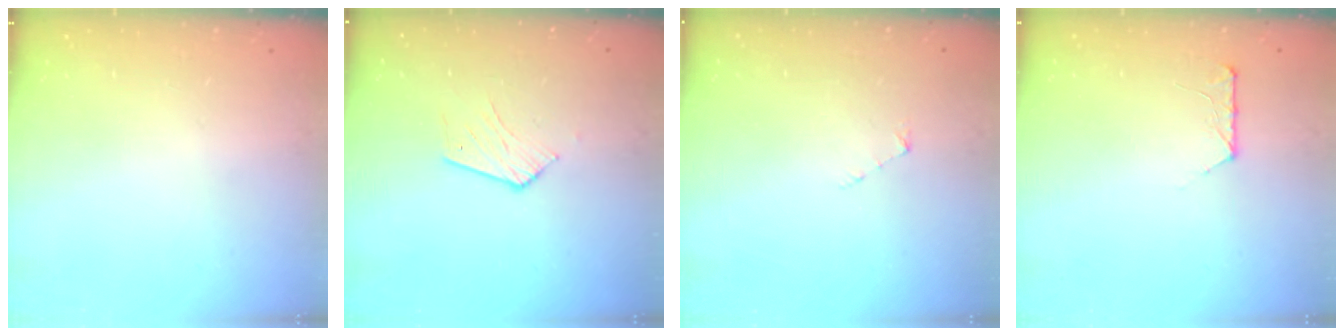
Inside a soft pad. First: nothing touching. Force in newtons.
{"total": 5.4, "press": 5.4, "slide": 0.3}
{"total": 2.5, "press": 2.5, "slide": 0.2}
{"total": 6.5, "press": 6.5, "slide": 0.7}